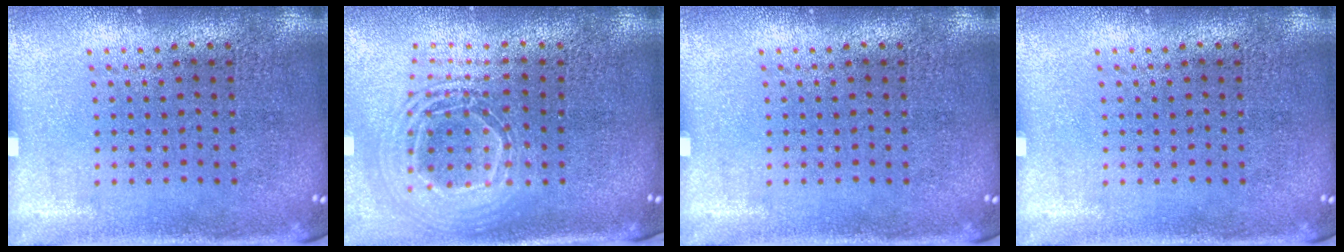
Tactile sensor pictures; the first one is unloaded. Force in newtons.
{"total": 2.2, "press": 1.7, "slide": 1.3}
{"total": 0.0}
{"total": 0.0}